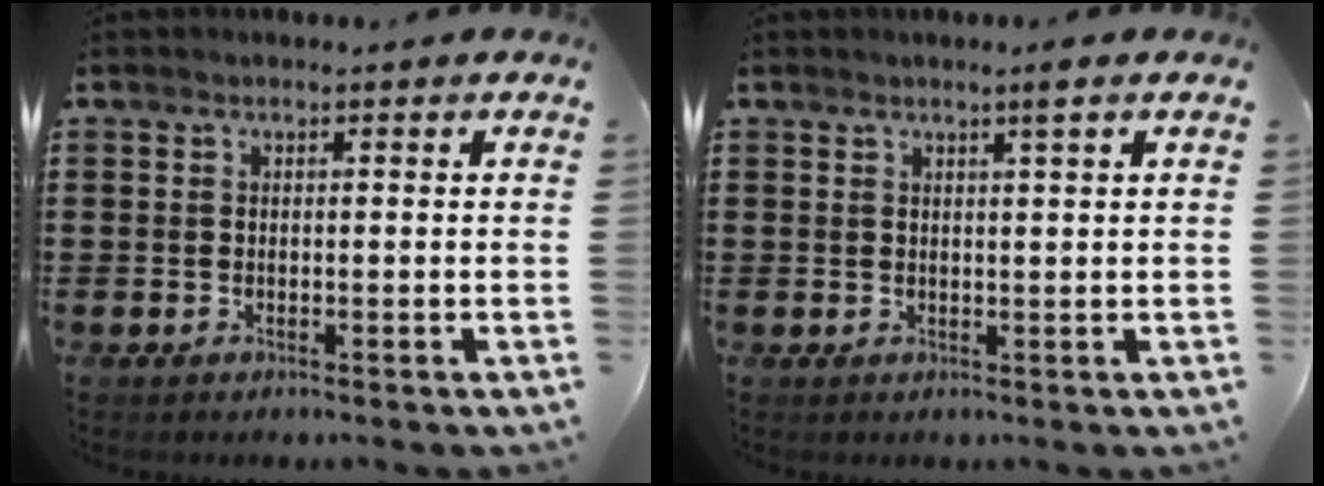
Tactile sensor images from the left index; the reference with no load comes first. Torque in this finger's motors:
{"motor_torque": [0.39, -0.18, 0.07, 0.01]}